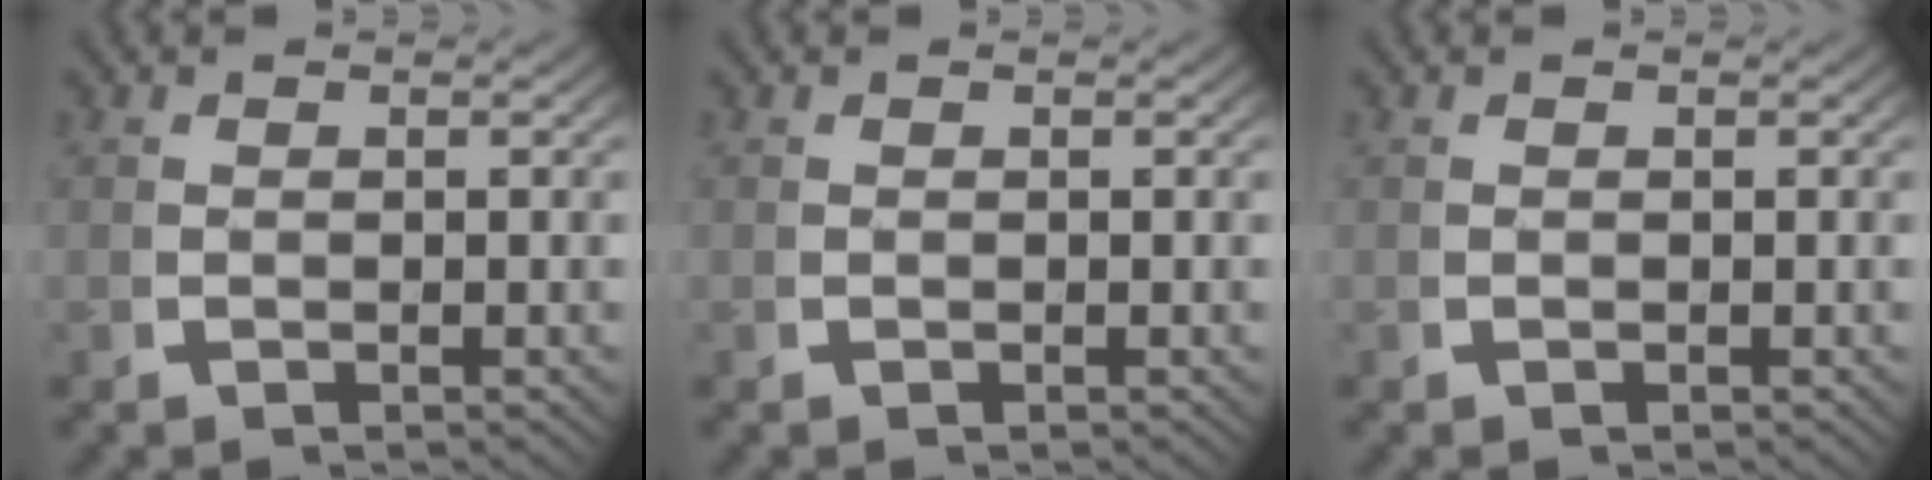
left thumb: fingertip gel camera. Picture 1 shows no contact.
{"total": 0.0}
{"total": 0.0}